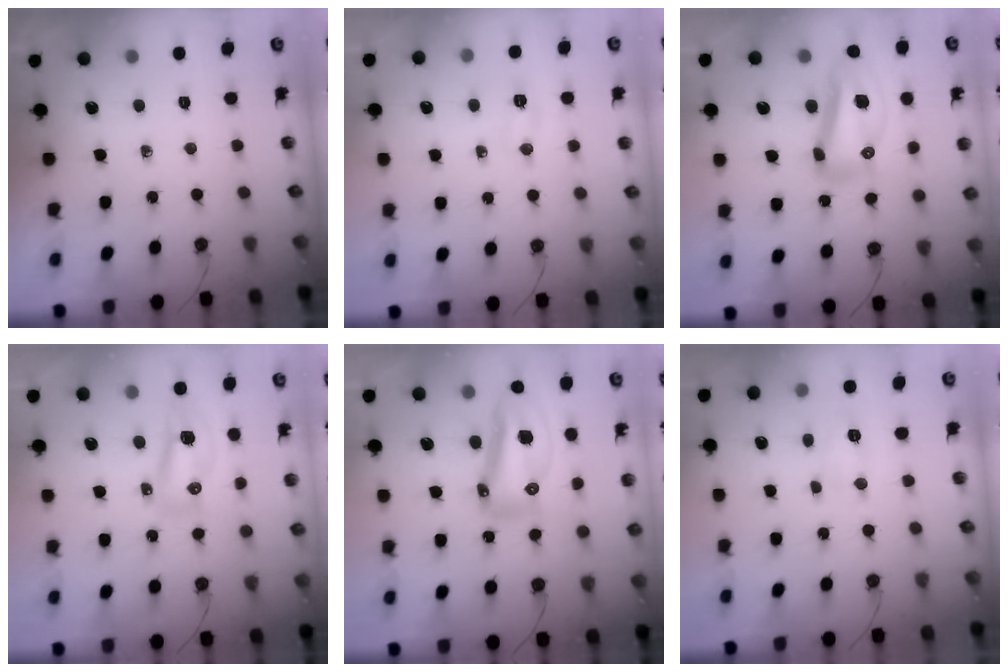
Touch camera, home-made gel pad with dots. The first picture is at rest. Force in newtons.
{"total": 4.4, "press": 4.4, "slide": 0.5}
{"total": 14.7, "press": 14.6, "slide": 1.8}
{"total": 7.9, "press": 7.8, "slide": 1.5}
{"total": 16.0, "press": 15.8, "slide": 2.3}
{"total": 5.3, "press": 5.2, "slide": 0.7}